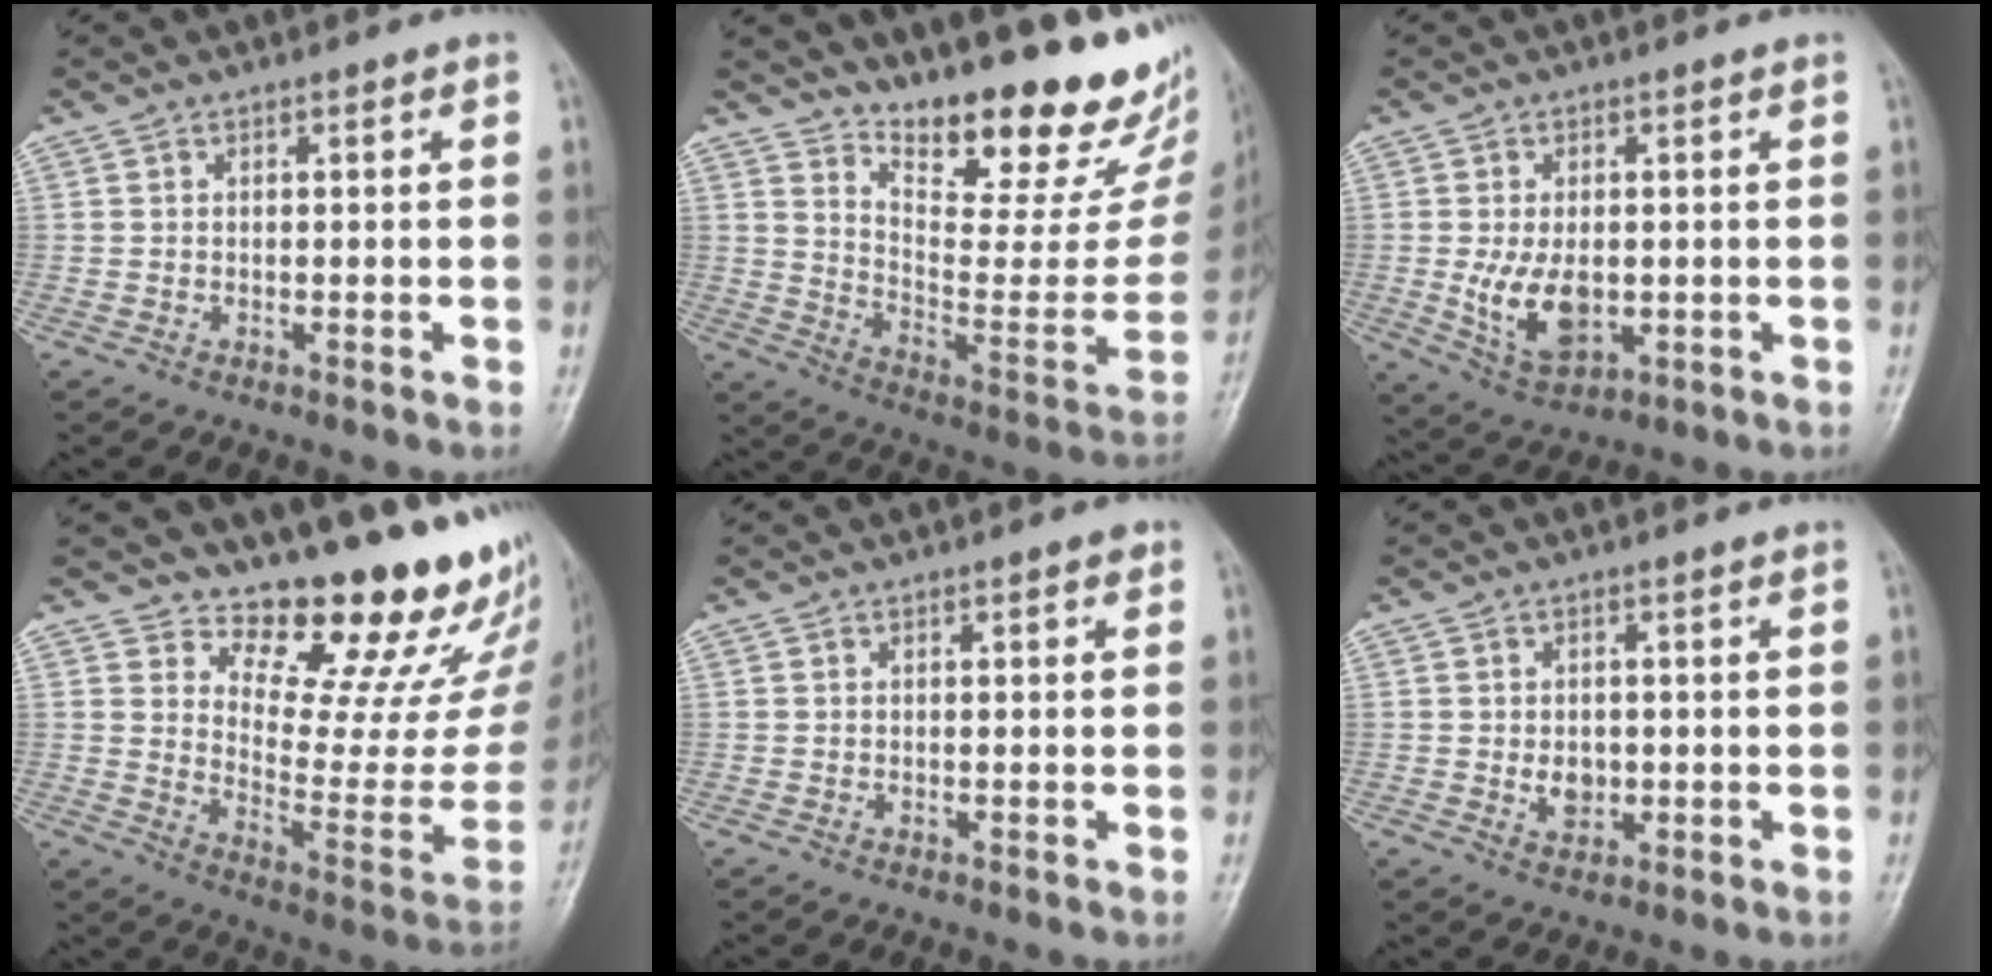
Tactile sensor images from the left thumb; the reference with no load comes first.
{"total": 25.1, "force": [19.6, 8.0, 13.5], "torque": [-0.164, -0.132, 0.281]}
{"total": 8.3, "force": [-0.5, 4.9, 6.7], "torque": [-0.110, -0.013, 0.005]}
{"total": 19.6, "force": [17.6, 5.3, 6.7], "torque": [-0.038, -0.180, 0.229]}
{"total": 1.0, "force": [0.5, 0.3, 0.7], "torque": [-0.009, 0.000, 0.005]}
{"total": 3.2, "force": [0.0, 2.4, 2.1], "torque": [-0.024, -0.003, 0.007]}